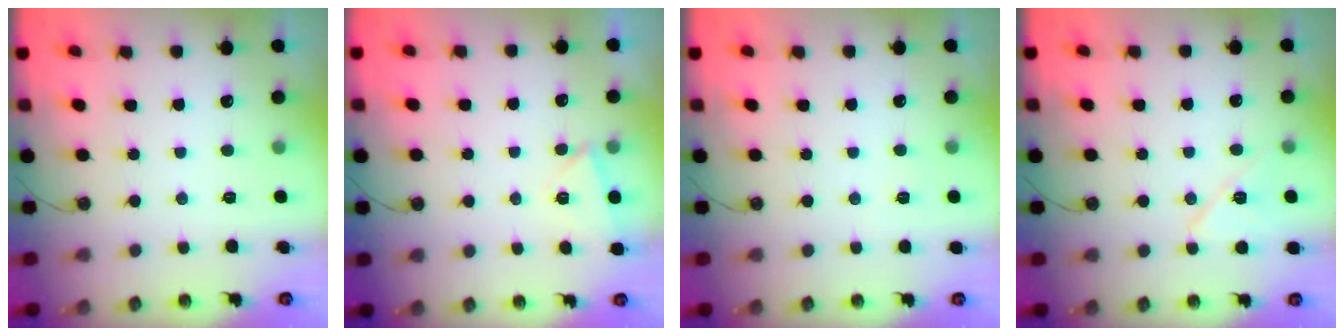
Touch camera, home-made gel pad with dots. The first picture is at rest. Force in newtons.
{"total": 3.9, "press": 2.7, "slide": 2.8}
{"total": 2.5, "press": 1.2, "slide": 2.2}
{"total": 8.6, "press": 8.6, "slide": 0.6}